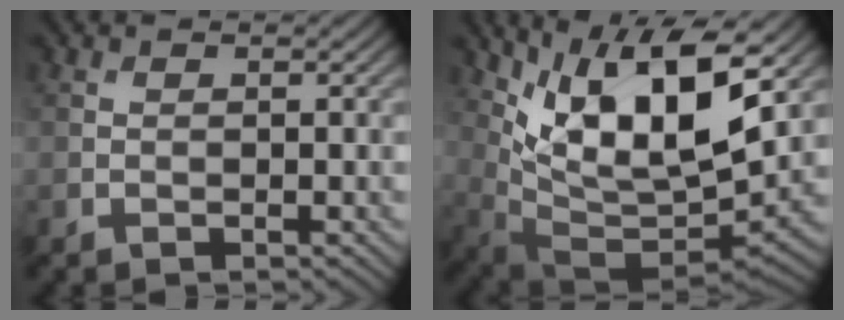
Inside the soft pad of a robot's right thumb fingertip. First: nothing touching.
{"total": 14.0, "force": [6.4, 4.9, 11.4], "torque": [-0.222, -0.009, 0.127]}